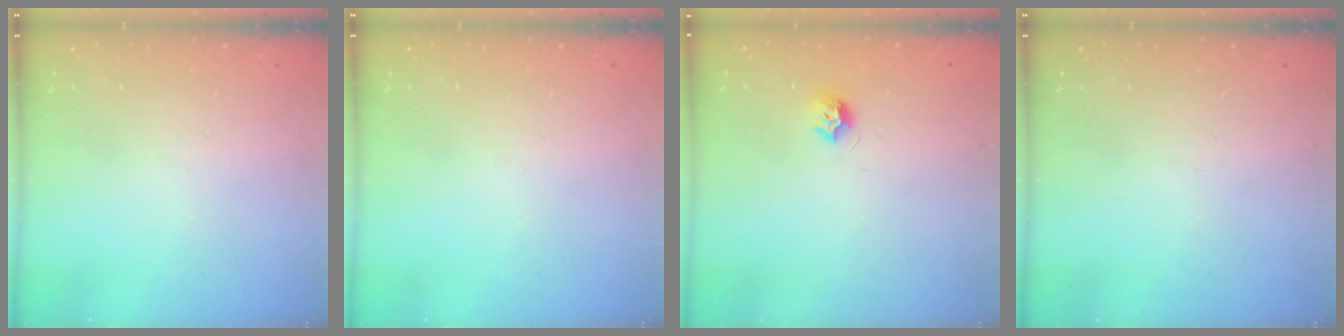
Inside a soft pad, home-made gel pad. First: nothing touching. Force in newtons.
{"total": 0.0}
{"total": 7.4, "press": 7.4, "slide": 0.6}
{"total": 0.0}